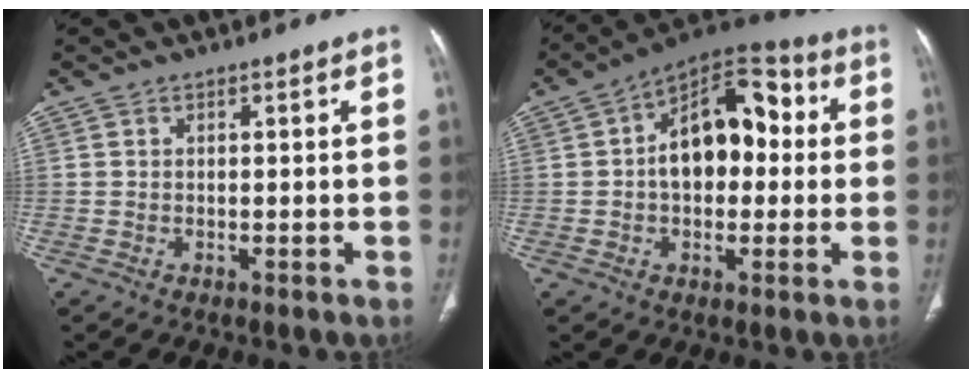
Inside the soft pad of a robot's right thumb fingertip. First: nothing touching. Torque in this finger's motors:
{"motor_torque": [1.53, 1.60, 0.69, -0.18, 0.22]}